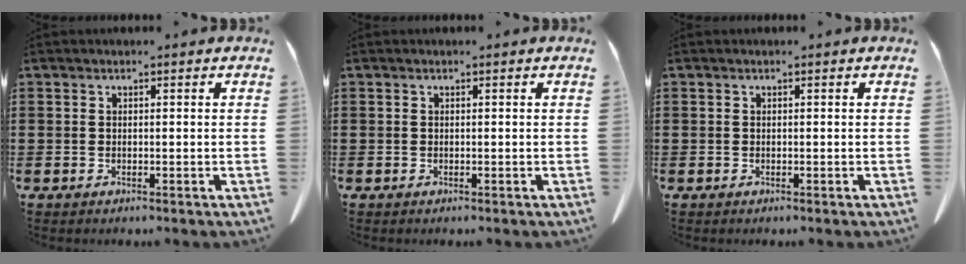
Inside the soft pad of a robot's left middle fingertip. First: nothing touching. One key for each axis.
{"total": 0.0}
{"total": 0.0}